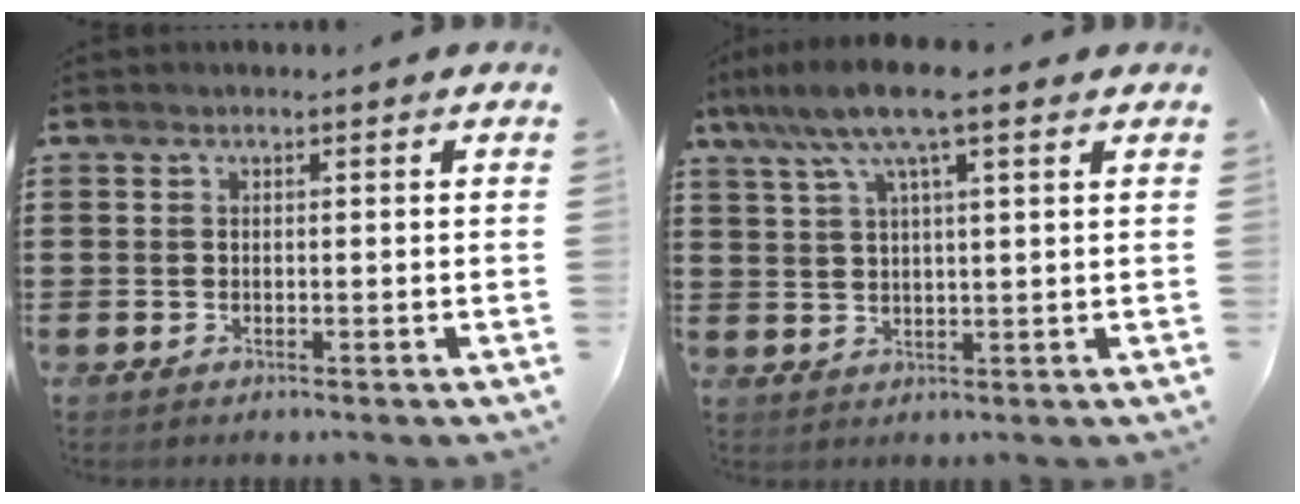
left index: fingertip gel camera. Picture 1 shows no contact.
{"total": 8.8, "force": [5.5, 1.3, 6.8], "torque": [-0.144, -0.003, 0.096]}